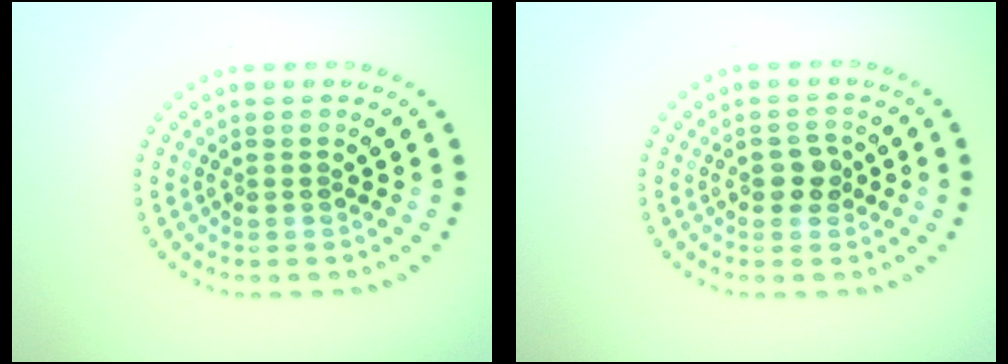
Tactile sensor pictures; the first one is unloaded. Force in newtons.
{"total": 1.9, "press": 1.8, "slide": 0.3}